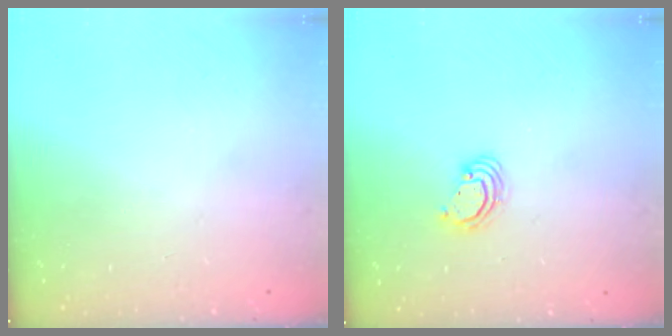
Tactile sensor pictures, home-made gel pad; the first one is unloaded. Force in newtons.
{"total": 3.9, "press": 3.9, "slide": 0.2}